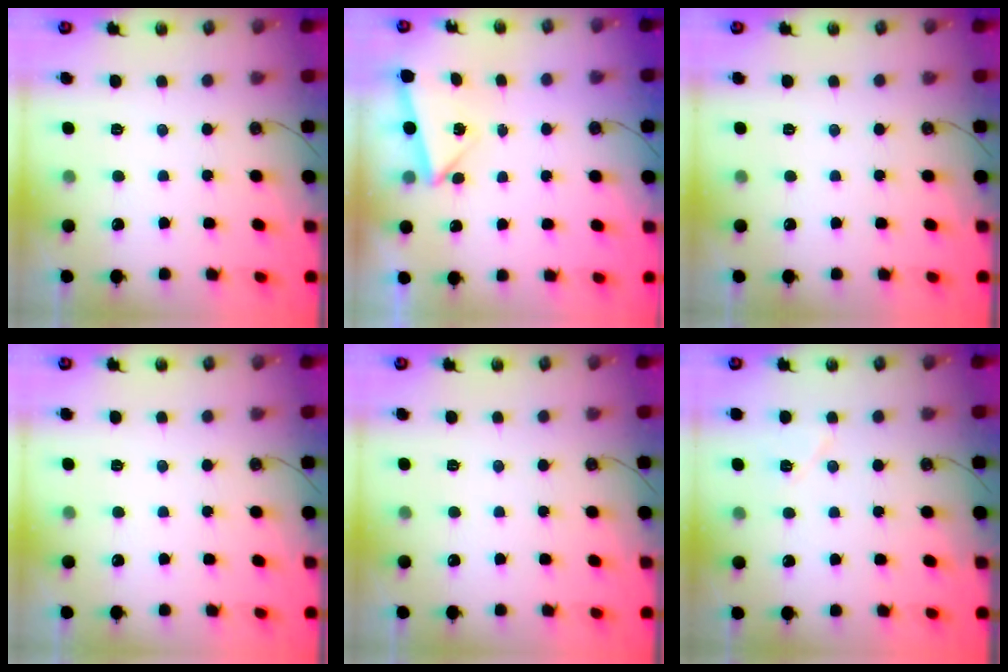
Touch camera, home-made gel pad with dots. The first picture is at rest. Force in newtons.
{"total": 2.9, "press": 2.7, "slide": 1.2}
{"total": 0.0}
{"total": 0.0}
{"total": 0.0}
{"total": 6.0, "press": 5.8, "slide": 1.4}